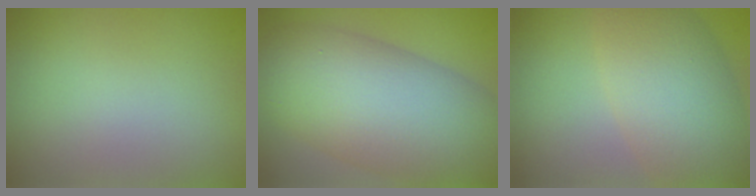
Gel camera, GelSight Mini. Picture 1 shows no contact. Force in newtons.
{"total": 12.7, "press": 12.7, "slide": 0.8}
{"total": 8.4, "press": 8.4, "slide": 0.2}